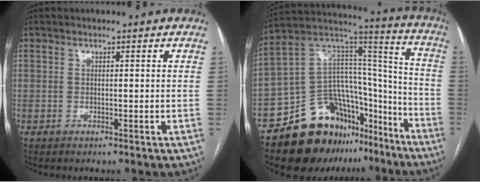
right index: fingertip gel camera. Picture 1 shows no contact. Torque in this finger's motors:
{"motor_torque": [0.02, -0.26, -0.82, -0.21]}